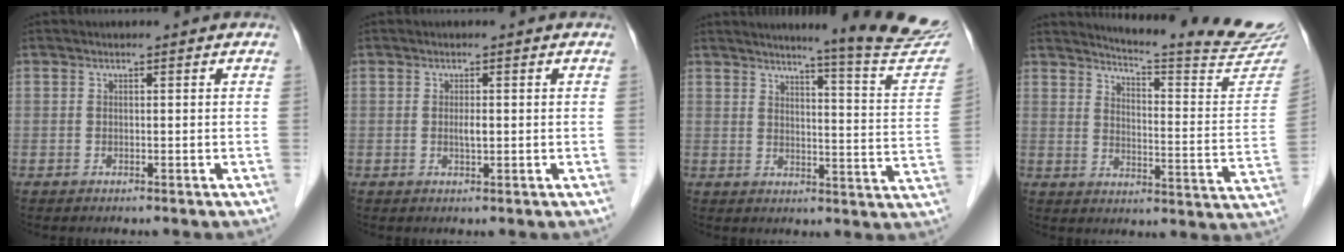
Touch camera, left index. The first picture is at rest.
{"total": 1.3, "force": [0.0, 0.3, 1.3], "torque": [-0.025, 0.000, 0.001]}
{"total": 17.1, "force": [15.7, -0.9, 6.6], "torque": [-0.079, -0.100, 0.172]}
{"total": 20.2, "force": [19.3, -0.6, 5.7], "torque": [-0.089, -0.120, 0.230]}